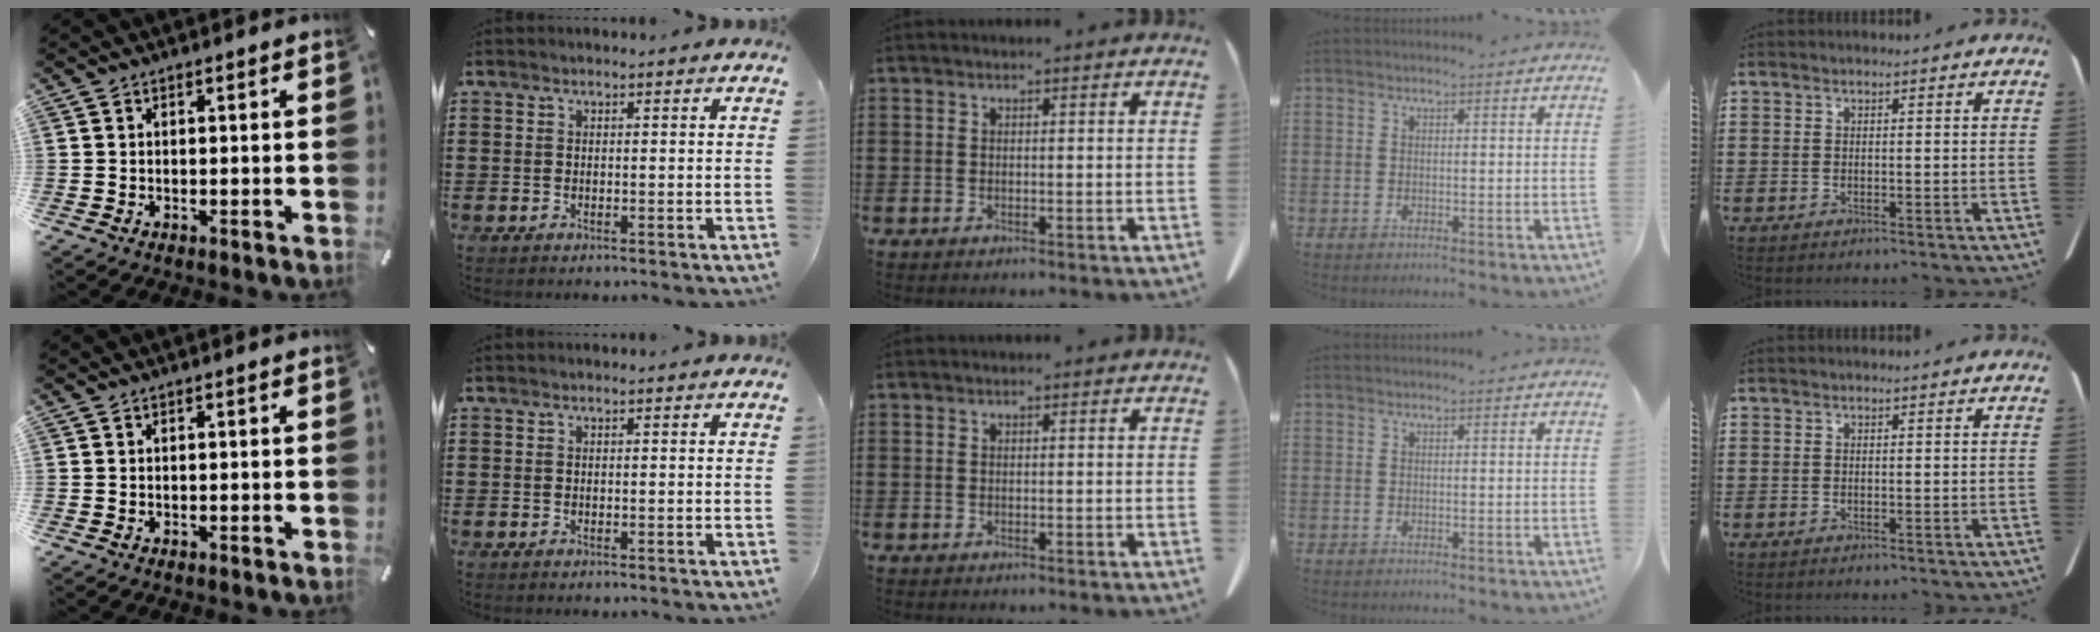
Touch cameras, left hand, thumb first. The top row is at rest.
{}